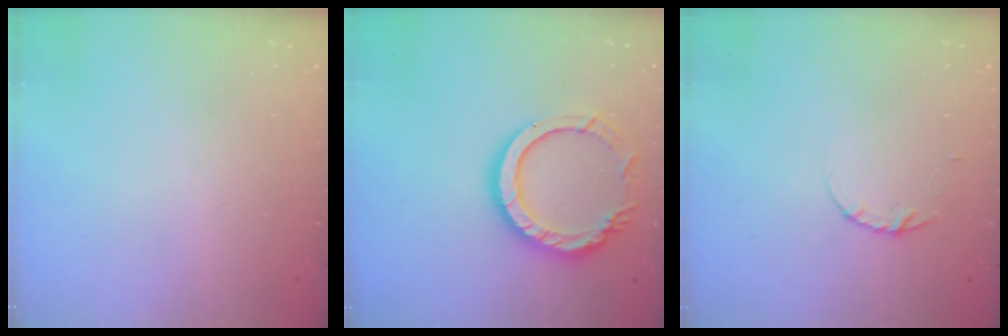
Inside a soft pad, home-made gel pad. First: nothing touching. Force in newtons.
{"total": 13.2, "press": 13.1, "slide": 1.1}
{"total": 3.4, "press": 3.4, "slide": 0.4}